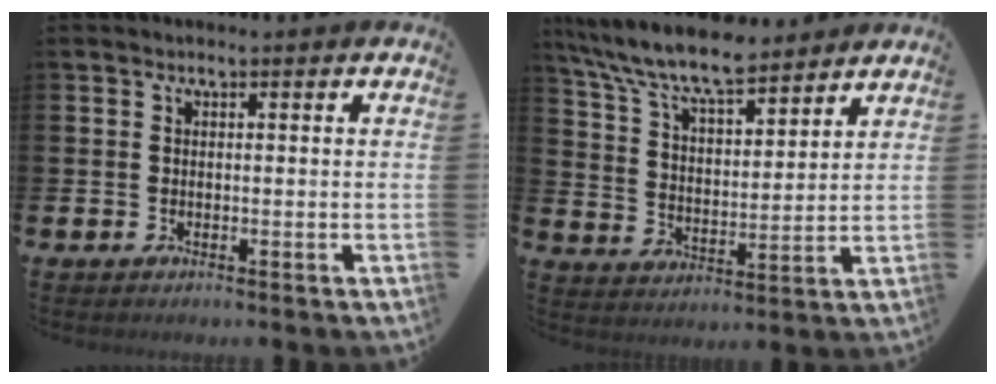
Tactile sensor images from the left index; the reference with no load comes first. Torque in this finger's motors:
{"motor_torque": [1.01, -1.13, 0.93, 0.21]}